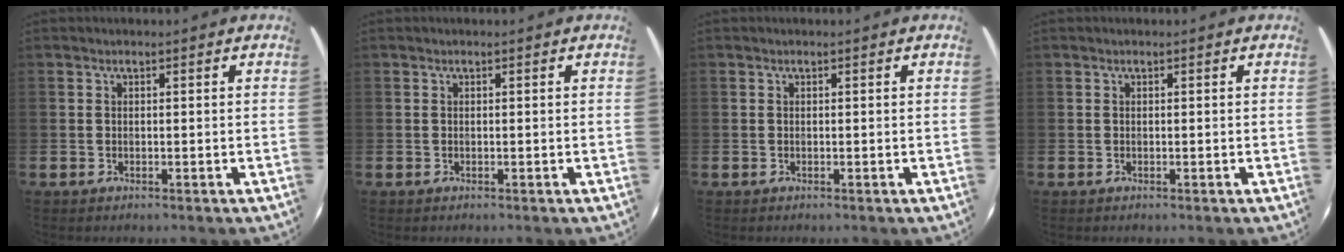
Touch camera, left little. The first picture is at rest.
{"total": 0.0}
{"total": 0.0}
{"total": 0.0}